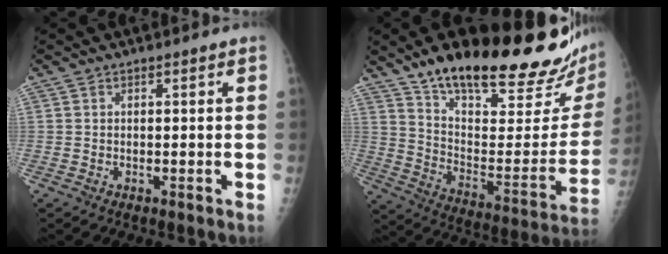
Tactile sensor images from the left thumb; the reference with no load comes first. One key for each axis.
{"total": 32.3, "fx": 24.0, "fy": 9.0, "fz": 19.6, "tx": -0.263, "ty": -0.097, "tz": 0.355}